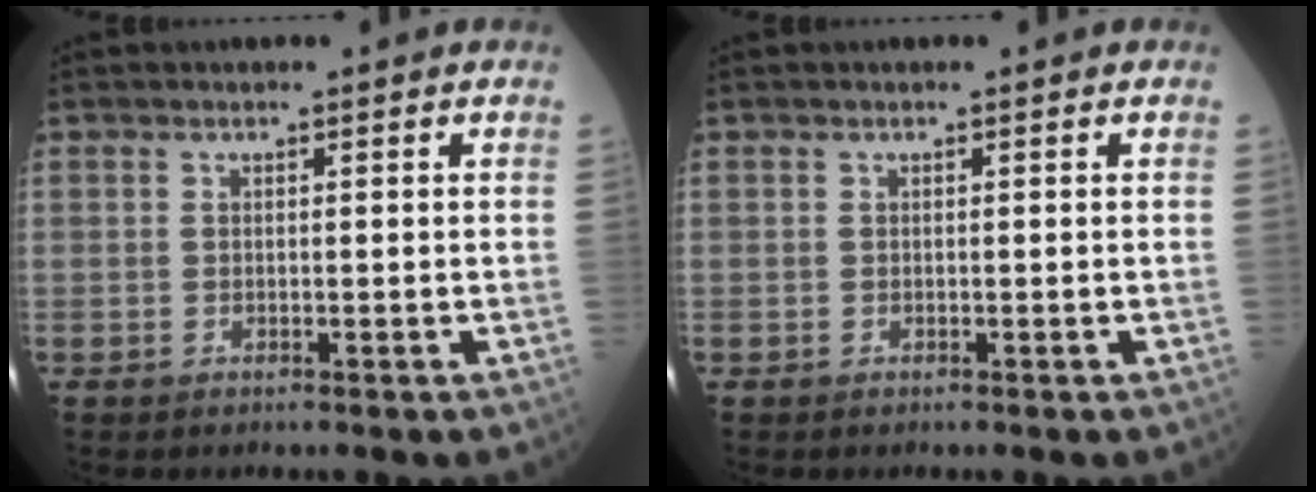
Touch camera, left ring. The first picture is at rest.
{"total": 0.0}